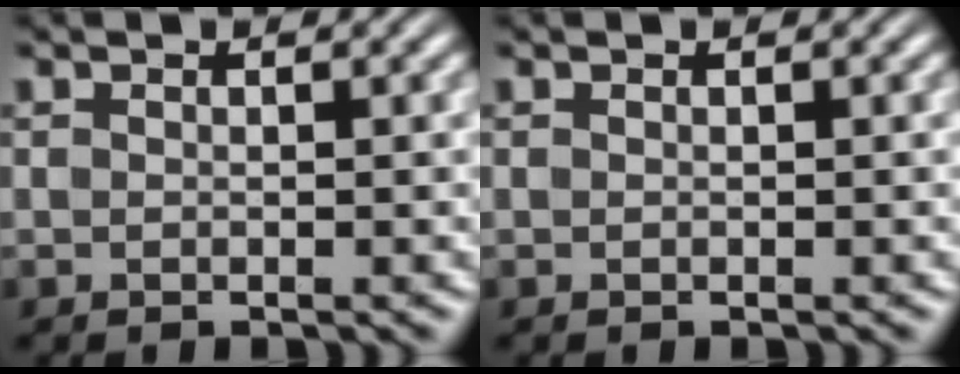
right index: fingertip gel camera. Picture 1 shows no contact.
{"total": 0.0}